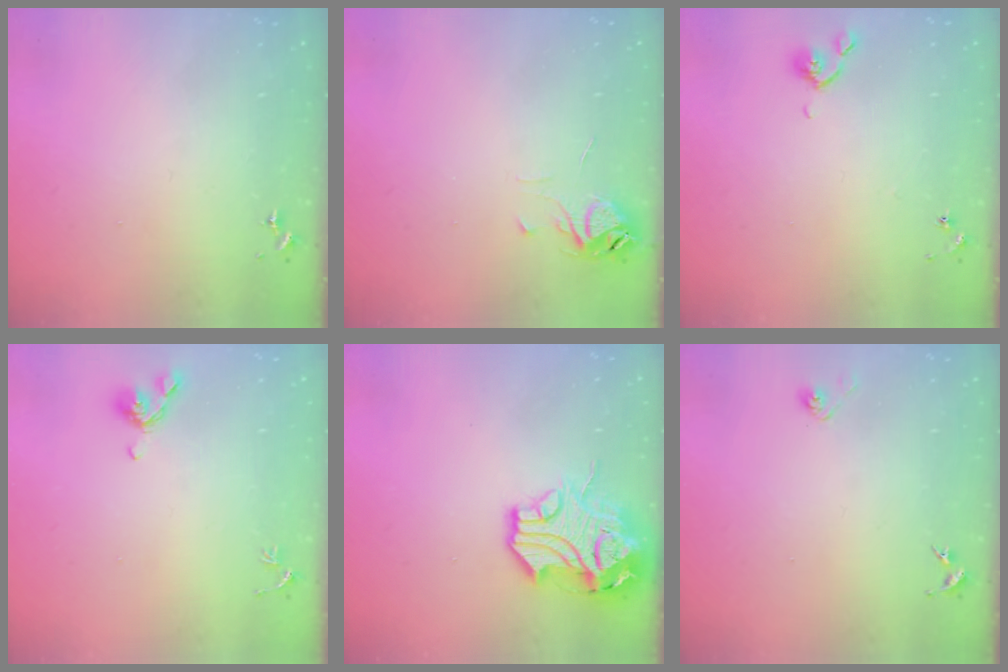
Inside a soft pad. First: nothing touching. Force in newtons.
{"total": 6.4, "press": 6.4, "slide": 0.5}
{"total": 4.4, "press": 4.3, "slide": 0.8}
{"total": 7.2, "press": 7.1, "slide": 1.2}
{"total": 15.4, "press": 15.3, "slide": 2.0}
{"total": 3.8, "press": 3.7, "slide": 1.0}